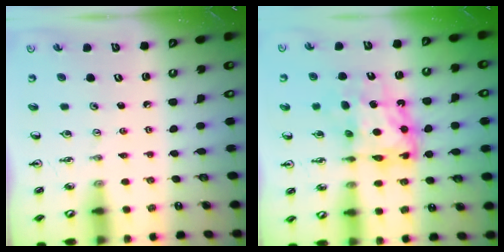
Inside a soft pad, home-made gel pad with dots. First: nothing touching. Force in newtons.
{"total": 12.1, "press": 12.1, "slide": 1.1}